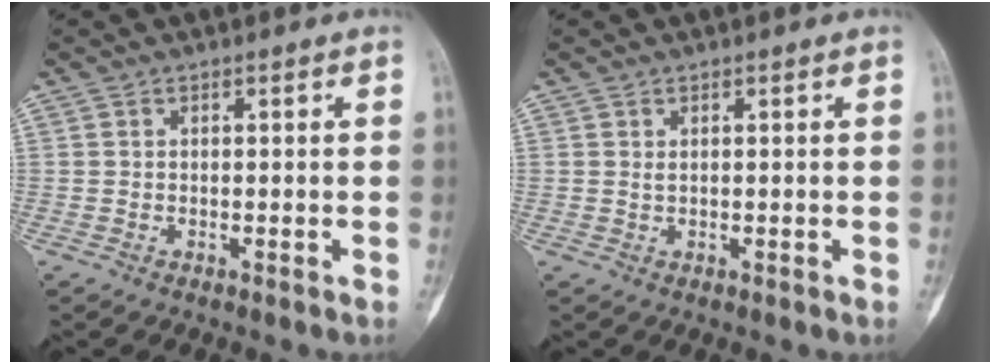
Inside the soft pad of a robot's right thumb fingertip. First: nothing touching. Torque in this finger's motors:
{"motor_torque": [-0.61, -0.16, 0.31, 0.14, 0.00]}